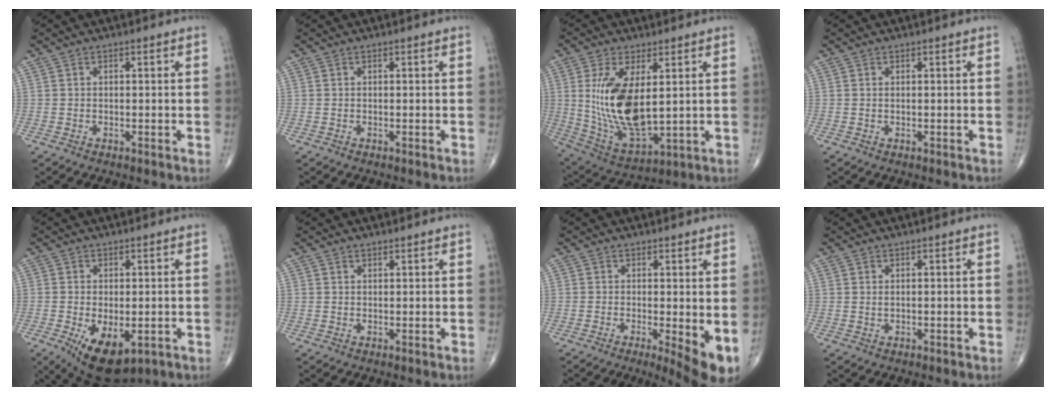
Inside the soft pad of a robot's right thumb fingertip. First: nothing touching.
{"total": 0.0}
{"total": 16.1, "force": [2.4, 7.4, 14.1], "torque": [-0.272, -0.024, 0.066]}
{"total": 0.0}
{"total": 9.8, "force": [-3.2, 5.0, 7.8], "torque": [-0.122, -0.016, -0.037]}
{"total": 0.7, "force": [0.7, 0.1, 0.0], "torque": [0.003, -0.007, 0.010]}
{"total": 6.7, "force": [-0.6, 1.8, 6.5], "torque": [-0.091, -0.018, -0.005]}
{"total": 0.6, "force": [0.4, 0.2, 0.5], "torque": [-0.009, 0.000, 0.009]}